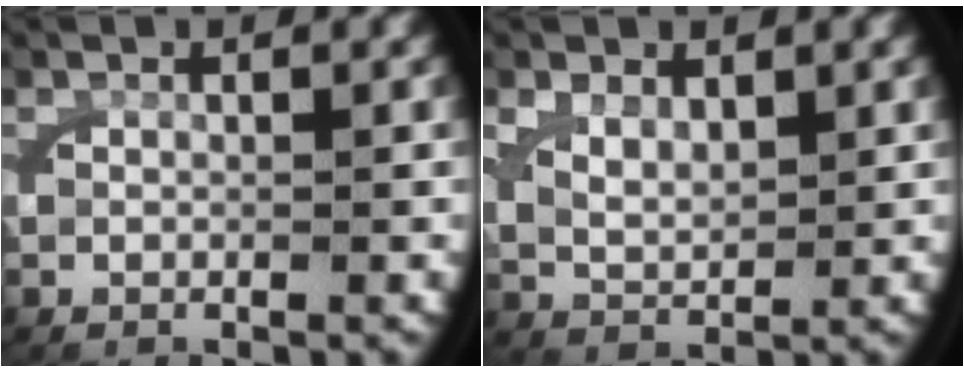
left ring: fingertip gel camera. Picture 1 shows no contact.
{"total": 2.7, "force": [1.0, 1.7, 1.9], "torque": [-0.051, -0.016, 0.028]}